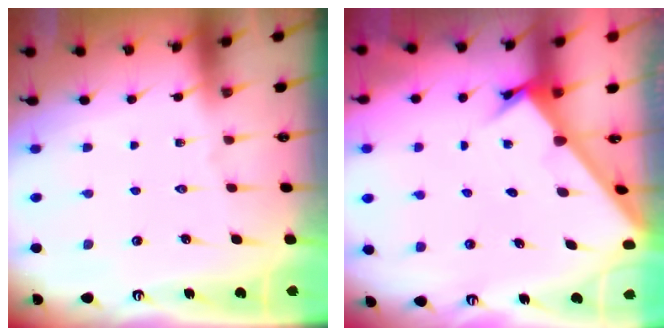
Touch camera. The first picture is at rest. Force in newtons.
{"total": 2.3, "press": 2.3, "slide": 0.3}